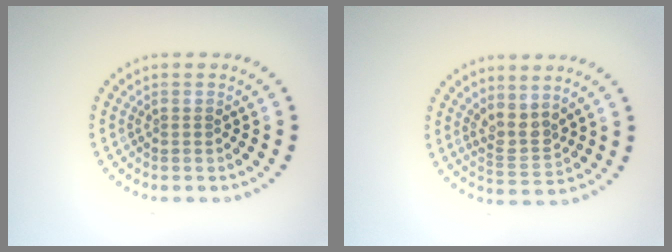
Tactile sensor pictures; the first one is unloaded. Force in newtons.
{"total": 2.4, "press": 2.0, "slide": 1.5}